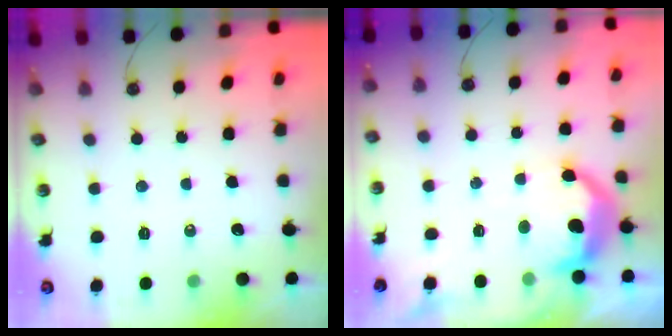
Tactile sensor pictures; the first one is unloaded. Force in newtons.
{"total": 10.4, "press": 10.4, "slide": 0.4}